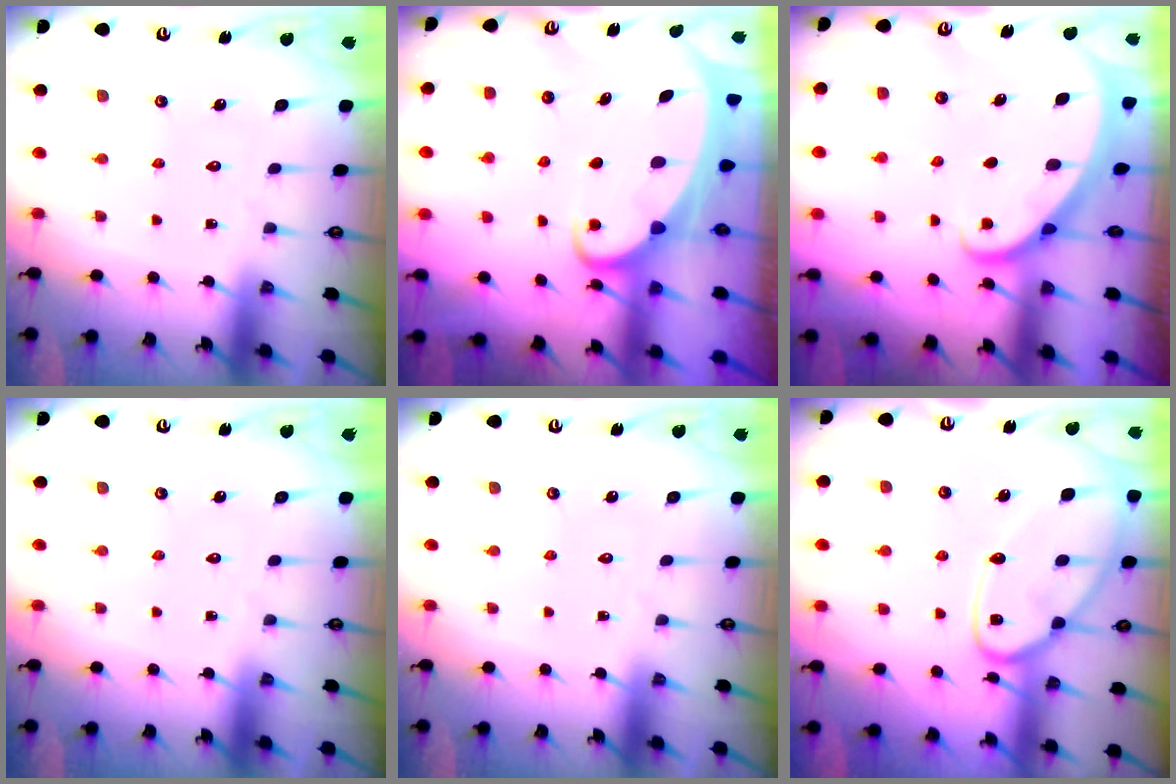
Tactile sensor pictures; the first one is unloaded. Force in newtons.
{"total": 3.0, "press": 2.9, "slide": 0.3}
{"total": 1.8, "press": 1.8, "slide": 0.0}
{"total": 0.0}
{"total": 0.0}
{"total": 15.0, "press": 14.9, "slide": 0.9}